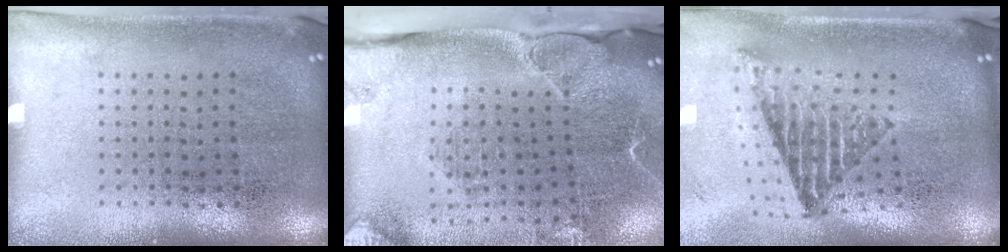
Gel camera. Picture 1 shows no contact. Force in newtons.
{"total": 2.9, "press": 2.2, "slide": 1.8}
{"total": 1.7, "press": 1.4, "slide": 1.1}